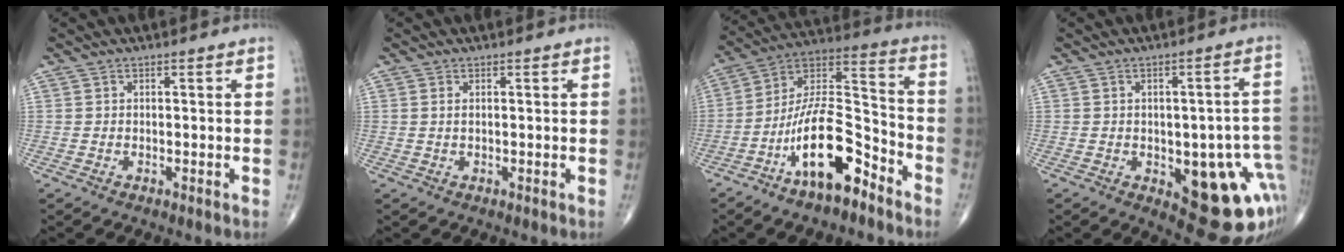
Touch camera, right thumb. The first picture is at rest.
{"total": 0.8, "force": [0.3, 0.3, 0.7], "torque": [-0.018, 0.004, 0.007]}
{"total": 17.6, "force": [-9.7, 6.9, 12.9], "torque": [-0.219, 0.081, -0.178]}
{"total": 16.7, "force": [-4.2, 6.8, 14.7], "torque": [-0.131, 0.016, -0.027]}